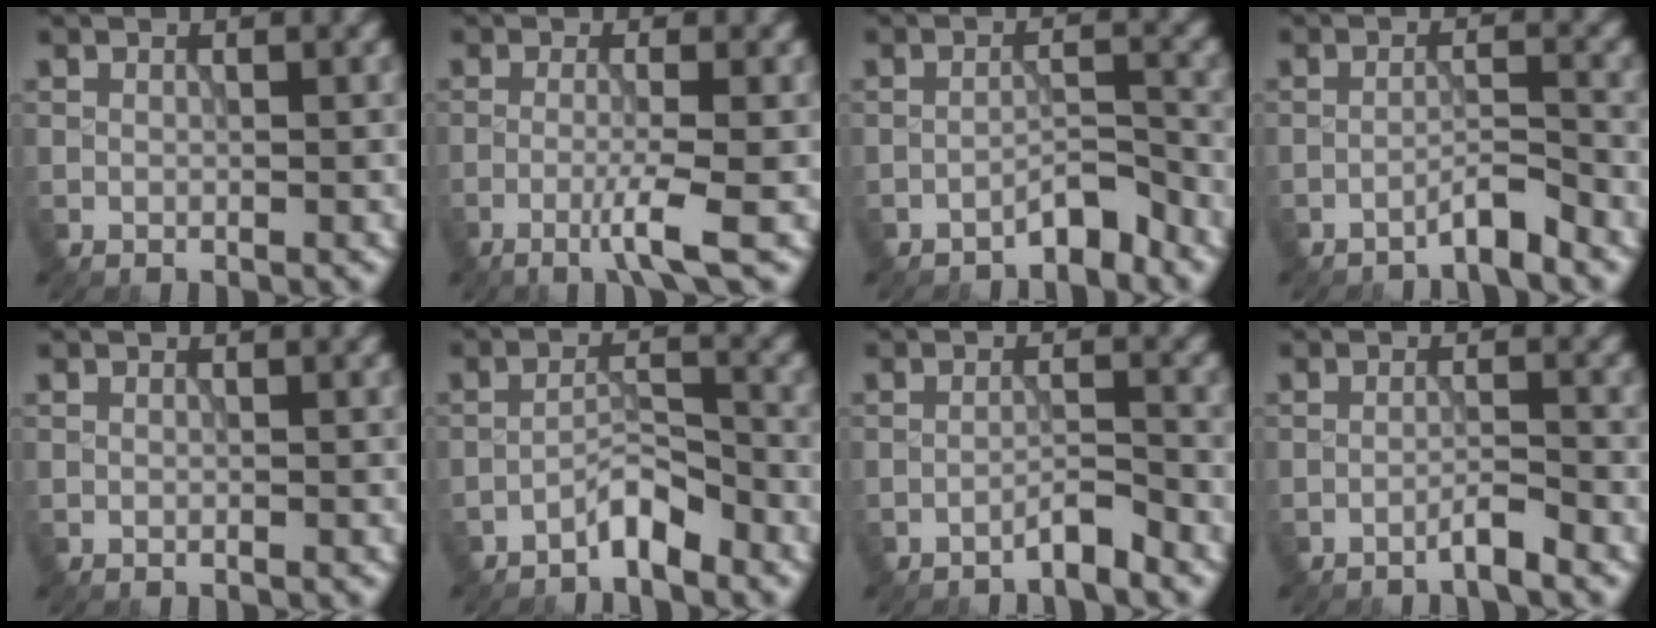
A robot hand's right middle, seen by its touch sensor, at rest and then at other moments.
{"total": 3.1, "force": [-1.4, 0.1, 2.8], "torque": [-0.049, 0.002, -0.038]}
{"total": 2.4, "force": [-2.1, 0.4, 1.0], "torque": [-0.012, 0.014, -0.037]}
{"total": 2.2, "force": [-1.9, 0.0, 1.2], "torque": [-0.013, 0.011, -0.040]}
{"total": 0.0}
{"total": 2.7, "force": [-2.2, 0.5, 1.4], "torque": [-0.021, 0.013, -0.044]}
{"total": 1.8, "force": [-1.6, 0.0, 0.9], "torque": [-0.010, 0.008, -0.034]}
{"total": 1.7, "force": [-1.3, 0.0, 1.1], "torque": [-0.014, 0.008, -0.032]}